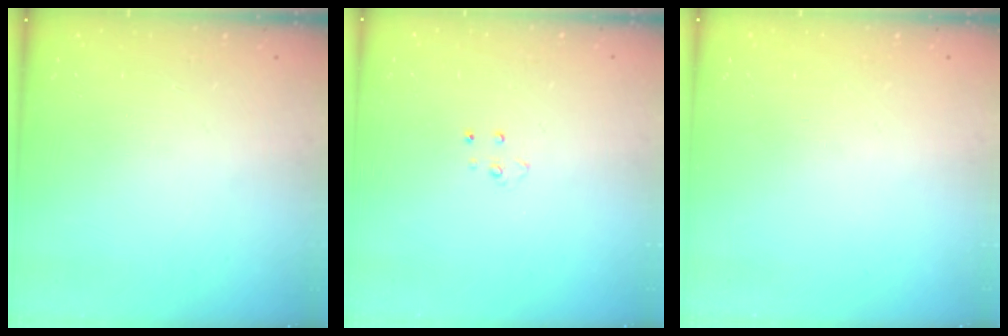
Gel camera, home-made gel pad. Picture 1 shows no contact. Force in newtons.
{"total": 4.0, "press": 3.9, "slide": 0.4}
{"total": 0.0}